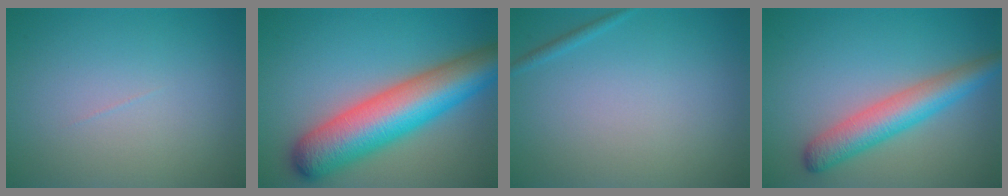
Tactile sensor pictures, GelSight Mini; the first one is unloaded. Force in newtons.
{"total": 10.6, "press": 10.6, "slide": 0.4}
{"total": 0.6, "press": 0.6, "slide": 0.1}
{"total": 5.0, "press": 5.0, "slide": 0.1}